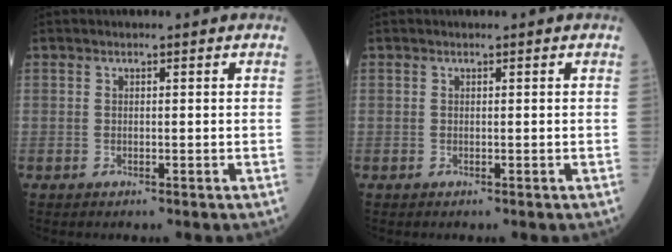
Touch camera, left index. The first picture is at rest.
{"total": 0.0}